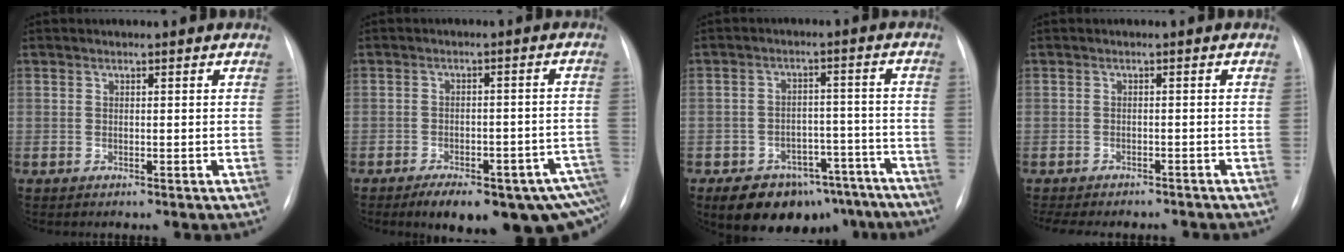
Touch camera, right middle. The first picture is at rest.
{"total": 17.4, "force": [-12.3, 6.5, 10.5], "torque": [-0.081, 0.033, -0.149]}
{"total": 14.6, "force": [-11.0, 7.9, 5.5], "torque": [-0.062, 0.030, -0.144]}
{"total": 11.1, "force": [-9.6, 3.8, 3.9], "torque": [-0.074, 0.000, -0.118]}